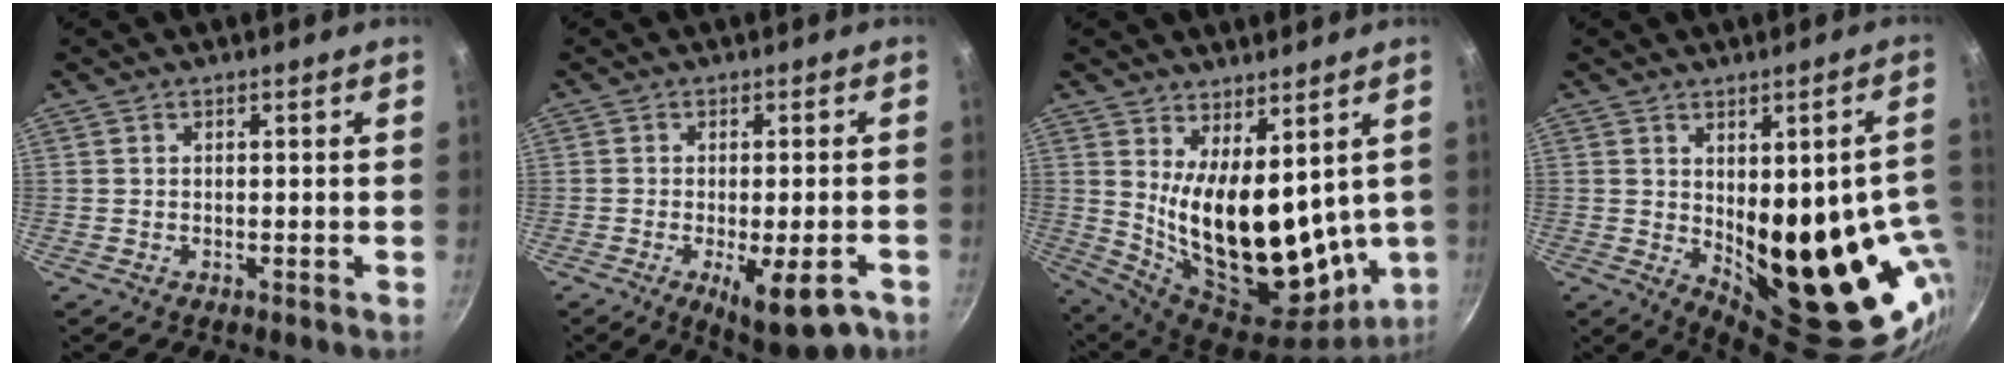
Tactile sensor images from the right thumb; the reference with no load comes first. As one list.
[{"total": 10.4, "force": [-4.6, 3.3, 8.7], "torque": [-0.103, 0.005, -0.056]}, {"total": 20.7, "force": [4.4, 10.1, 17.5], "torque": [-0.253, -0.072, 0.105]}, {"total": 22.7, "force": [-1.2, 10.5, 20.1], "torque": [-0.208, -0.031, 0.015]}]